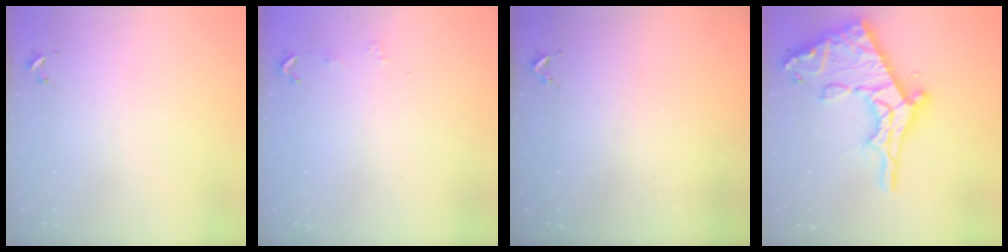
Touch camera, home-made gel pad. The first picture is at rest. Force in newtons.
{"total": 2.9, "press": 2.9, "slide": 0.2}
{"total": 2.5, "press": 2.5, "slide": 0.3}
{"total": 27.1, "press": 27.0, "slide": 2.1}